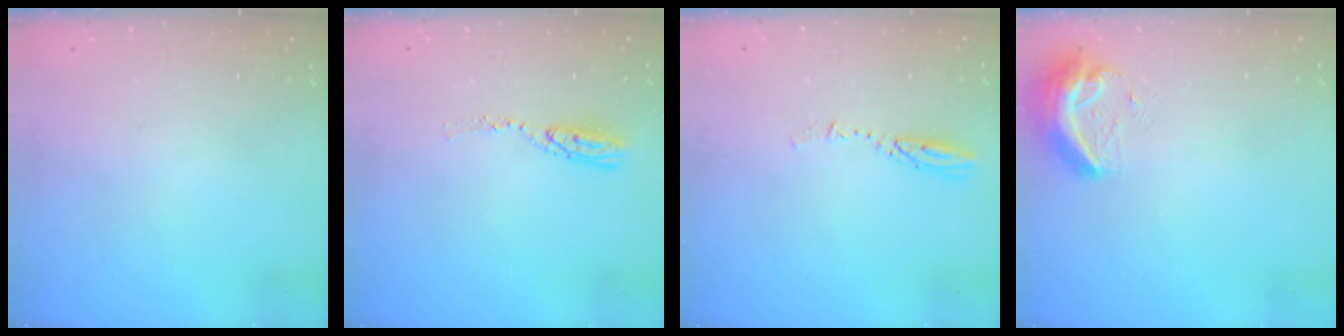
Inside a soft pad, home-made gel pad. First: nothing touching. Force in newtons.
{"total": 5.9, "press": 5.9, "slide": 0.5}
{"total": 3.8, "press": 3.8, "slide": 0.2}
{"total": 9.2, "press": 9.1, "slide": 1.1}